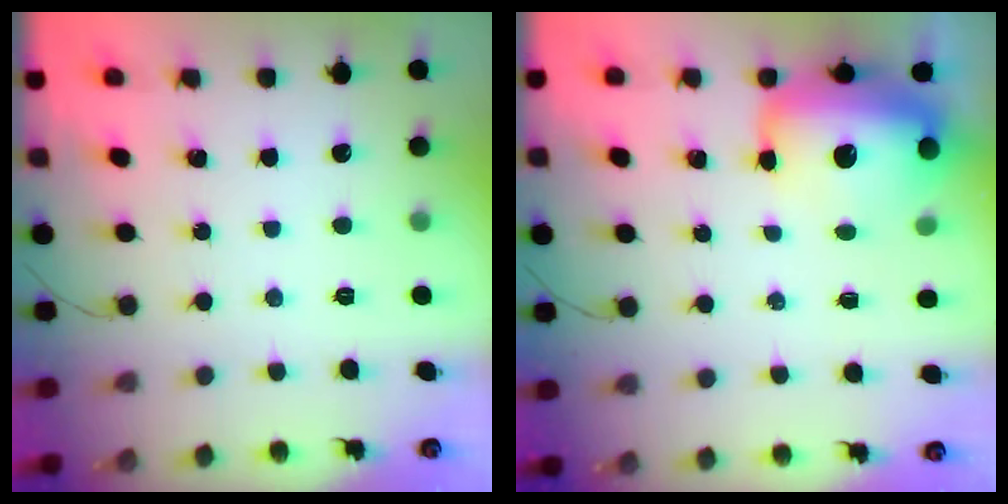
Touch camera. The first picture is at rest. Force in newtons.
{"total": 24.4, "press": 21.3, "slide": 11.9}